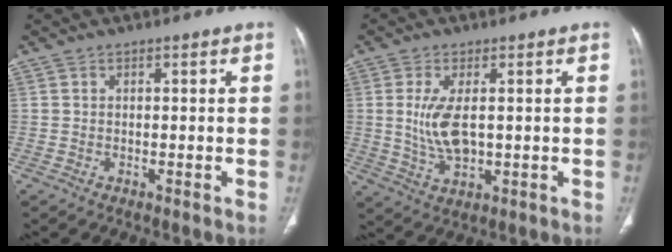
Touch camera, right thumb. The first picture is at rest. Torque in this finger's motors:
{"motor_torque": [-0.60, 0.99, 0.52, 0.92, 0.32]}